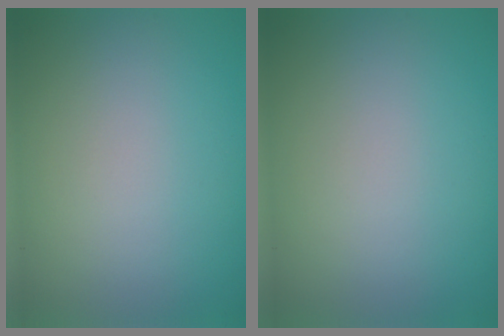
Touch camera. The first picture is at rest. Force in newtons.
{"total": 0.0}